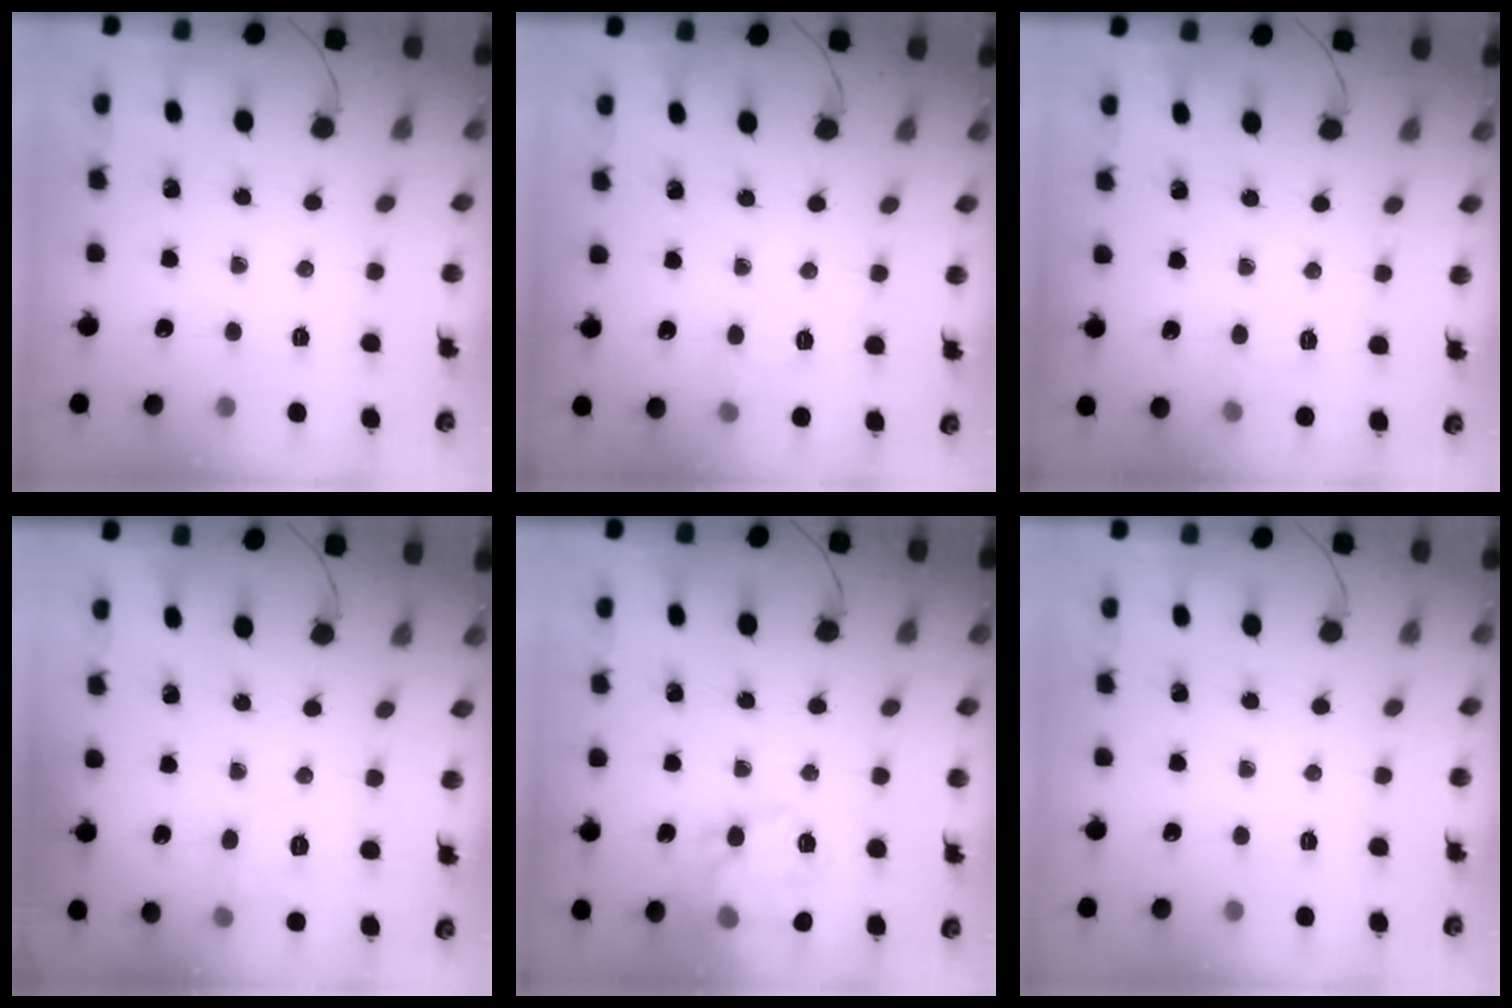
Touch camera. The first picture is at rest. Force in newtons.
{"total": 8.1, "press": 7.8, "slide": 1.9}
{"total": 6.4, "press": 6.2, "slide": 1.7}
{"total": 6.6, "press": 6.5, "slide": 1.5}
{"total": 16.7, "press": 16.7, "slide": 1.6}
{"total": 0.0}